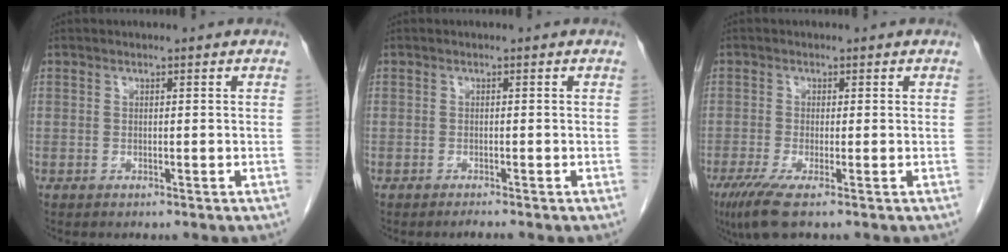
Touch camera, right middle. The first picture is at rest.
{"total": 0.8, "force": [-0.7, -0.3, 0.3], "torque": [-0.012, -0.004, -0.010]}
{"total": 4.7, "force": [-2.7, 0.3, 3.9], "torque": [-0.076, -0.017, -0.051]}